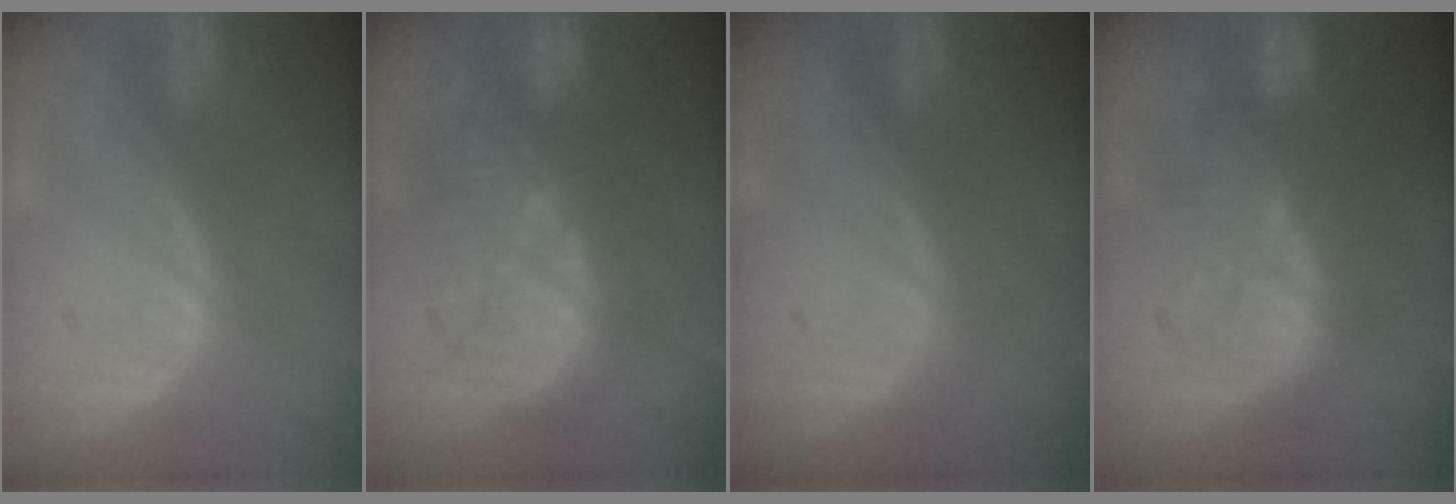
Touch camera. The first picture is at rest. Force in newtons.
{"total": 10.7, "press": 10.6, "slide": 0.9}
{"total": 0.0}
{"total": 10.0, "press": 9.5, "slide": 3.0}